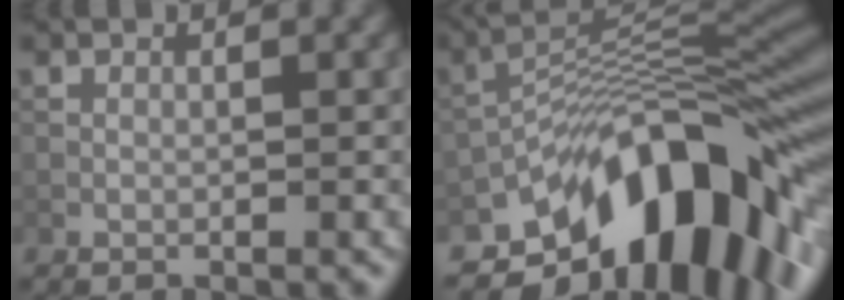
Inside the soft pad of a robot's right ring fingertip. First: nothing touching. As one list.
[{"total": 13.6, "force": [-7.7, 5.9, 9.5], "torque": [-0.132, 0.011, -0.137]}]